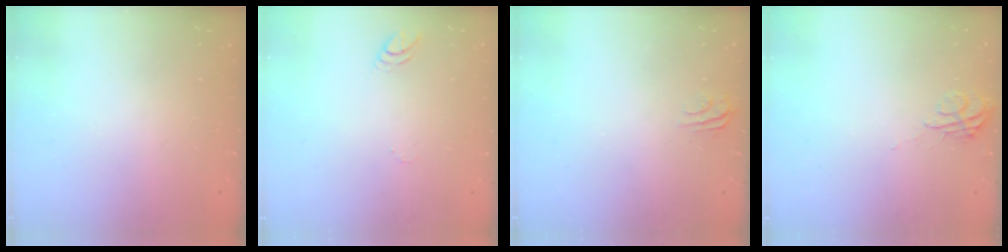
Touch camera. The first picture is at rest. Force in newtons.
{"total": 3.4, "press": 3.4, "slide": 0.3}
{"total": 5.0, "press": 5.0, "slide": 0.5}
{"total": 5.5, "press": 5.4, "slide": 0.4}